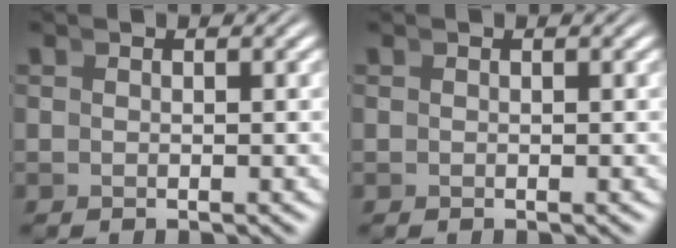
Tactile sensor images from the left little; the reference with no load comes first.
{"total": 0.0}